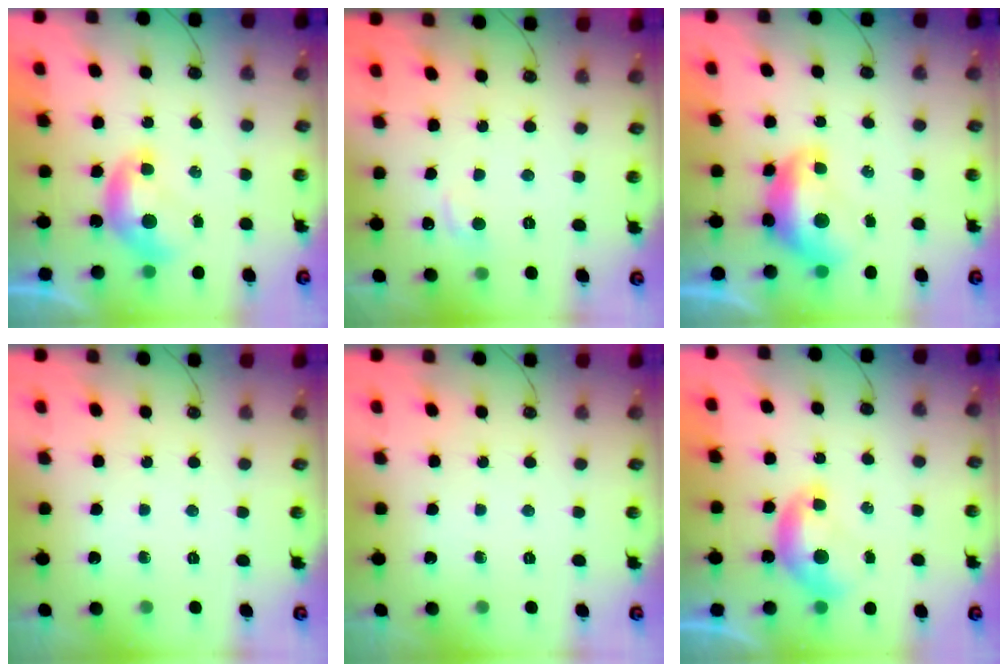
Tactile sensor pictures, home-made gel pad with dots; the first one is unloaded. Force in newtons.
{"total": 0.9, "press": 0.3, "slide": 0.8}
{"total": 1.5, "press": 1.4, "slide": 0.6}
{"total": 0.0}
{"total": 0.0}
{"total": 0.0}